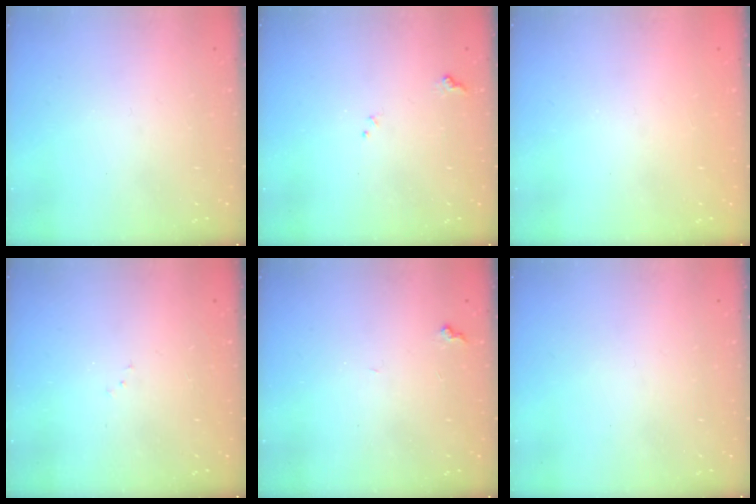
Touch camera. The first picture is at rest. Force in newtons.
{"total": 7.2, "press": 7.1, "slide": 0.9}
{"total": 1.1, "press": 1.0, "slide": 0.1}
{"total": 6.4, "press": 6.4, "slide": 0.6}
{"total": 6.1, "press": 6.1, "slide": 0.7}
{"total": 0.0}